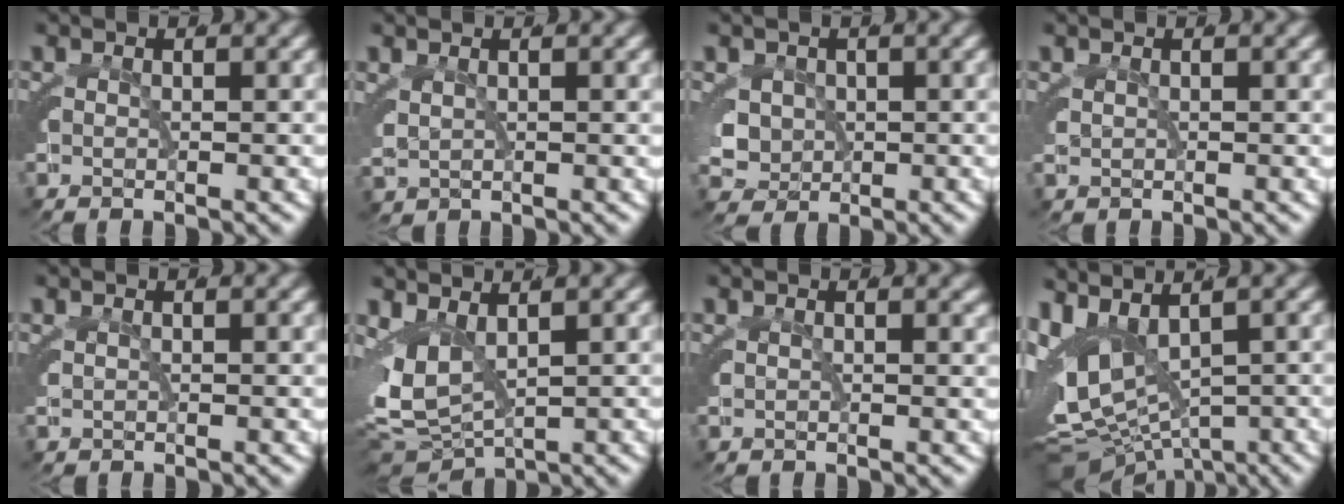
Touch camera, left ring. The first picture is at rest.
{"total": 1.2, "force": [0.8, 0.5, 0.8], "torque": [-0.029, -0.013, 0.028]}
{"total": 4.5, "force": [0.1, 4.0, 2.0], "torque": [-0.060, -0.029, 0.019]}
{"total": 0.6, "force": [0.5, 0.1, 0.3], "torque": [-0.015, -0.007, 0.016]}
{"total": 0.5, "force": [0.4, -0.2, 0.2], "torque": [-0.011, -0.006, 0.016]}
{"total": 8.0, "force": [0.2, 6.3, 5.0], "torque": [-0.130, -0.026, 0.014]}
{"total": 0.8, "force": [0.8, -0.2, 0.2], "torque": [-0.012, -0.008, 0.019]}
{"total": 14.1, "force": [-2.1, 10.6, 9.1], "torque": [-0.213, -0.060, -0.009]}